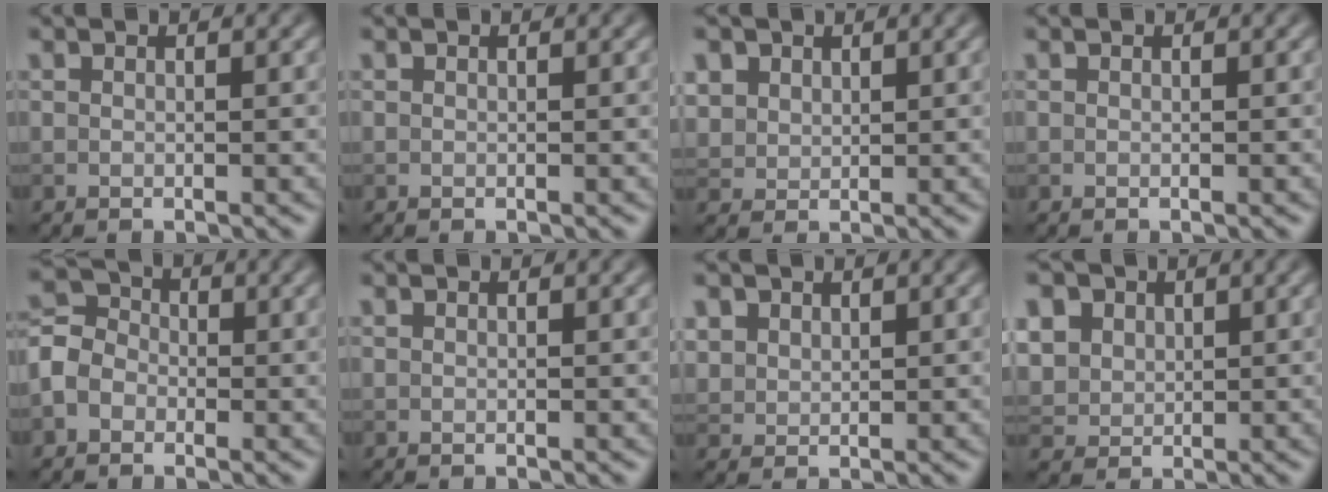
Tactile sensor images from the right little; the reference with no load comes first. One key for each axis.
{"total": 0.0}
{"total": 3.1, "fx": 1.8, "fy": 2.3, "fz": 1.1, "tx": -0.049, "ty": 0.001, "tz": 0.048}
{"total": 0.0}
{"total": 3.9, "fx": -1.5, "fy": 3.1, "fz": 1.7, "tx": -0.036, "ty": 0.008, "tz": -0.038}
{"total": 0.0}
{"total": 1.8, "fx": 1.2, "fy": 1.3, "fz": 0.5, "tx": -0.021, "ty": -0.008, "tz": 0.036}
{"total": 8.2, "fx": 3.8, "fy": 6.2, "fz": 3.8, "tx": -0.098, "ty": 0.022, "tz": 0.057}